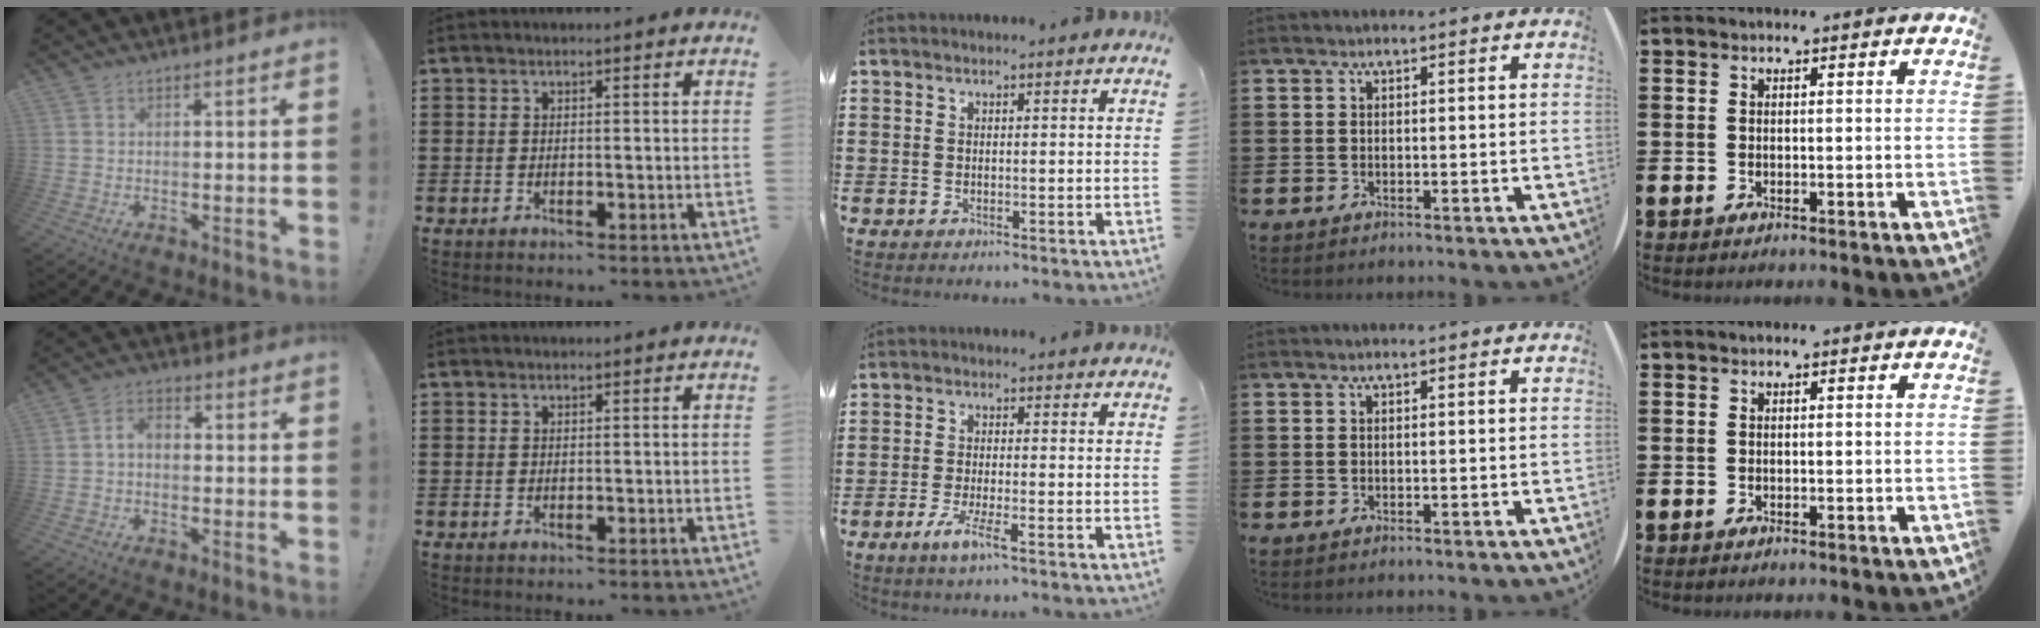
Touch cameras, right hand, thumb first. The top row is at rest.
{"thumb": {"total": 4.3, "force": [-0.7, 2.5, 3.4], "torque": [-0.068, 0.010, -0.016]}, "middle": {"total": 4.1, "force": [-2.3, 0.4, 3.4], "torque": [-0.068, -0.007, -0.044]}}